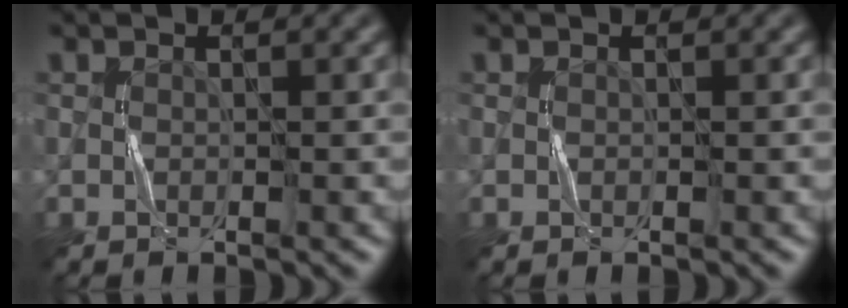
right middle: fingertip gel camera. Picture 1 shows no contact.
{"total": 0.0}